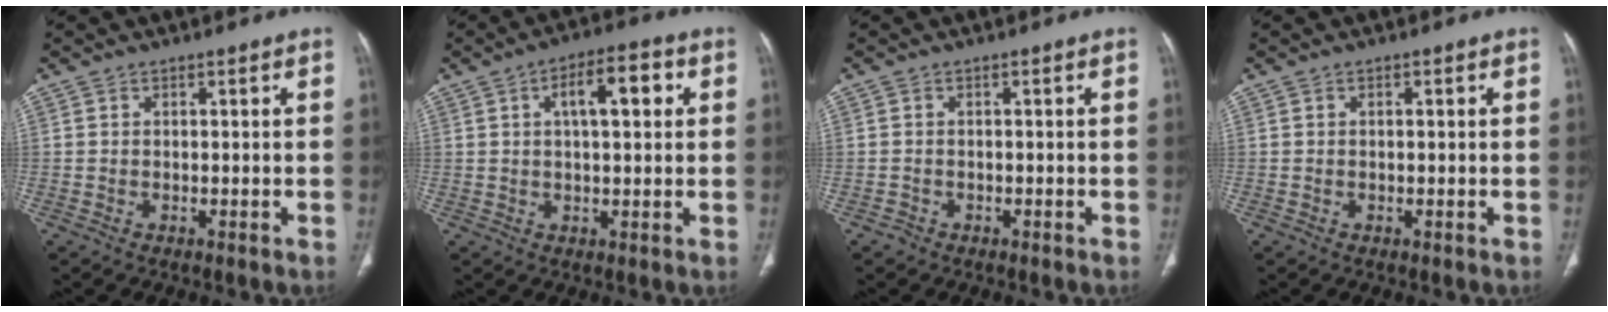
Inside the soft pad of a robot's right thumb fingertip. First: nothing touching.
{"total": 8.8, "force": [2.4, 3.6, 7.7], "torque": [-0.102, 0.016, 0.029]}
{"total": 0.9, "force": [-0.6, 0.7, -0.1], "torque": [-0.001, 0.004, -0.013]}
{"total": 0.6, "force": [0.1, 0.2, 0.6], "torque": [-0.011, 0.005, 0.001]}